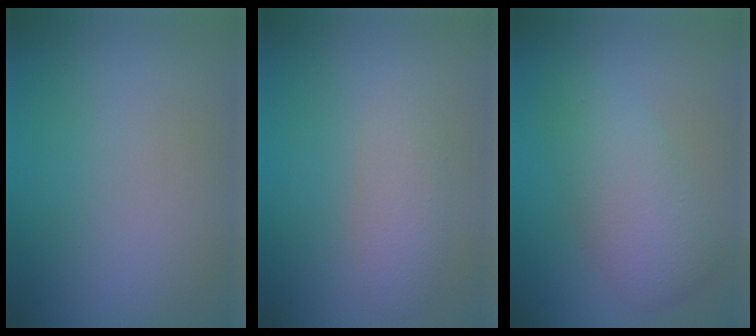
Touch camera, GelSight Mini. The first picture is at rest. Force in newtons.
{"total": 2.3, "press": 2.3, "slide": 0.1}
{"total": 4.5, "press": 4.5, "slide": 0.1}